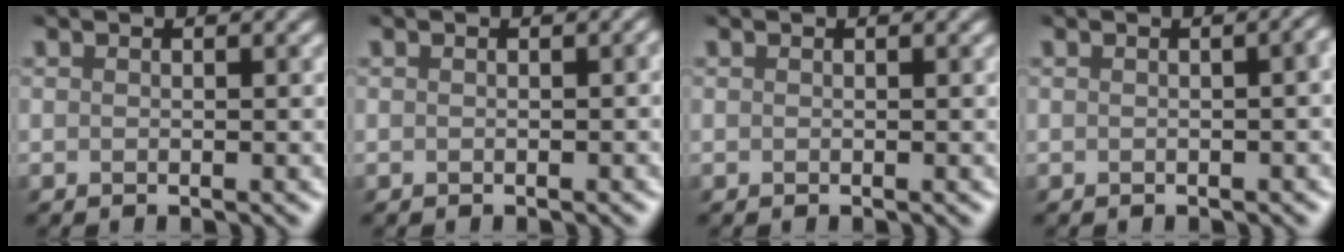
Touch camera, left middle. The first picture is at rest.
{"total": 1.2, "force": [-0.4, 0.5, 0.9], "torque": [-0.004, 0.008, -0.009]}
{"total": 0.0}
{"total": 4.0, "force": [-0.8, 2.2, 3.2], "torque": [-0.005, 0.016, -0.028]}